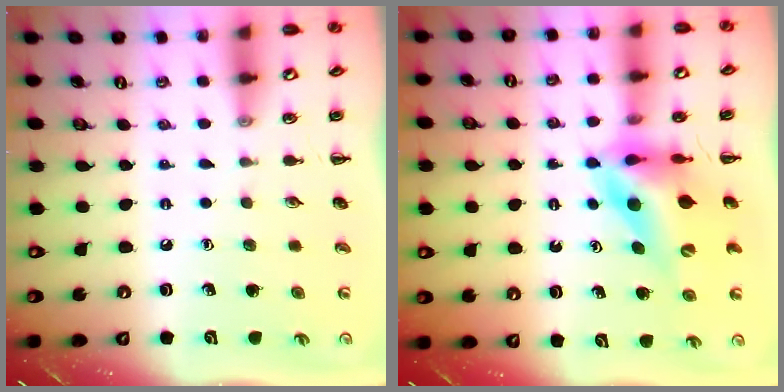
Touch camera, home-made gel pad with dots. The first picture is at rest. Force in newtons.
{"total": 11.1, "press": 10.5, "slide": 3.6}